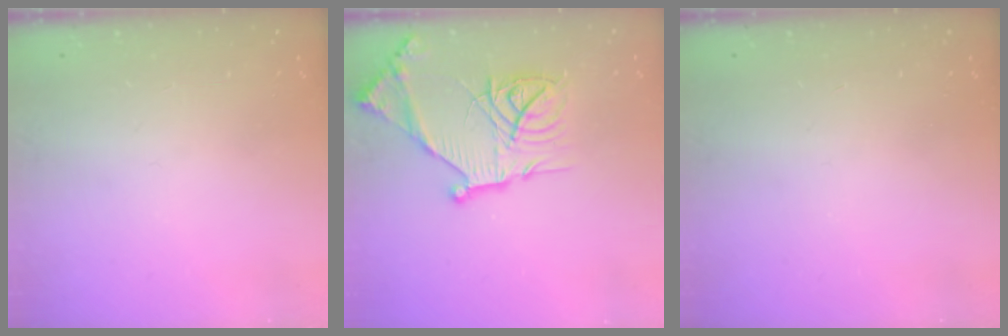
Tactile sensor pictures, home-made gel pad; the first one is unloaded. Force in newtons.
{"total": 20.2, "press": 20.1, "slide": 1.9}
{"total": 0.0}